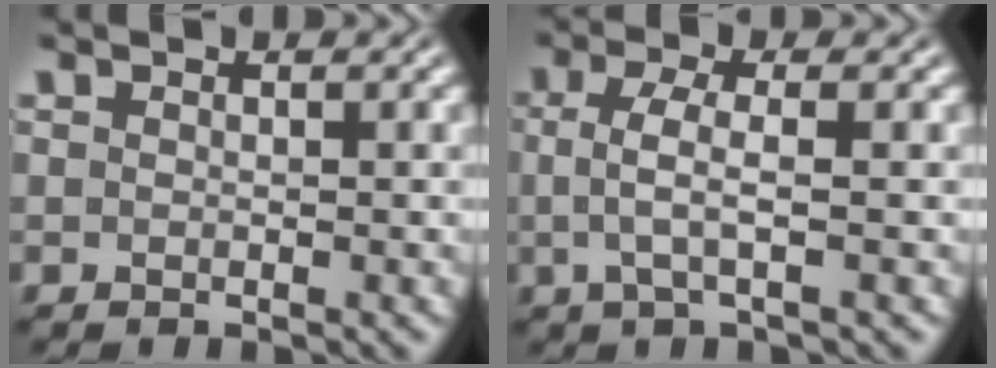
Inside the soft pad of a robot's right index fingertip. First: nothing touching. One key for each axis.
{"total": 3.4, "fx": 0.3, "fy": 1.1, "fz": 3.2, "tx": -0.062, "ty": 0.003, "tz": 0.003}